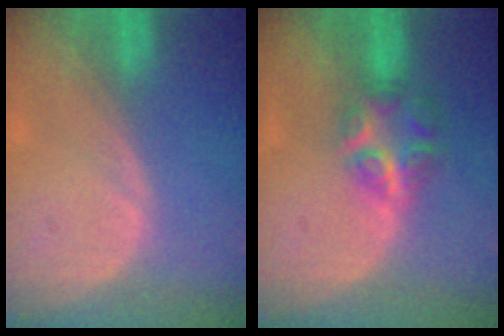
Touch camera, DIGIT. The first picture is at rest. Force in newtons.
{"total": 6.2, "press": 5.5, "slide": 2.8}